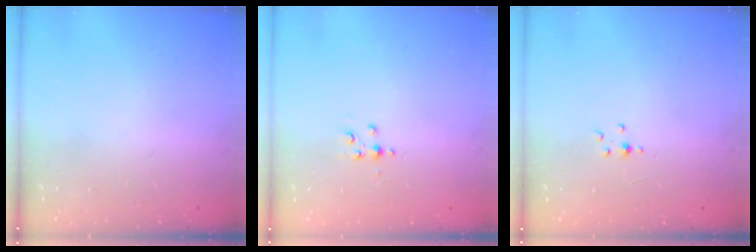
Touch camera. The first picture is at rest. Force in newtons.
{"total": 4.1, "press": 4.0, "slide": 0.5}
{"total": 1.5, "press": 1.5, "slide": 0.2}